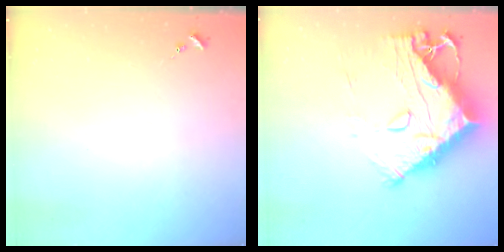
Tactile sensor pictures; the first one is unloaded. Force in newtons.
{"total": 23.2, "press": 23.1, "slide": 2.2}